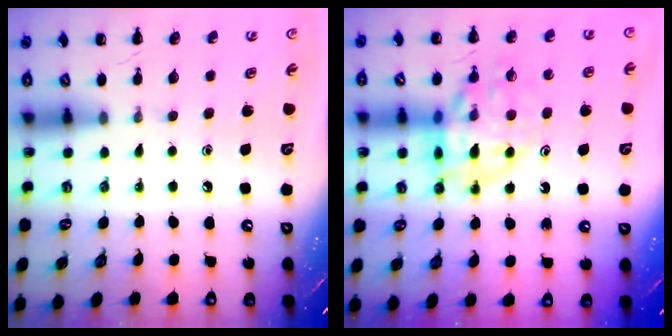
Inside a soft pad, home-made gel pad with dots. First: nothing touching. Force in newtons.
{"total": 15.3, "press": 15.0, "slide": 2.8}